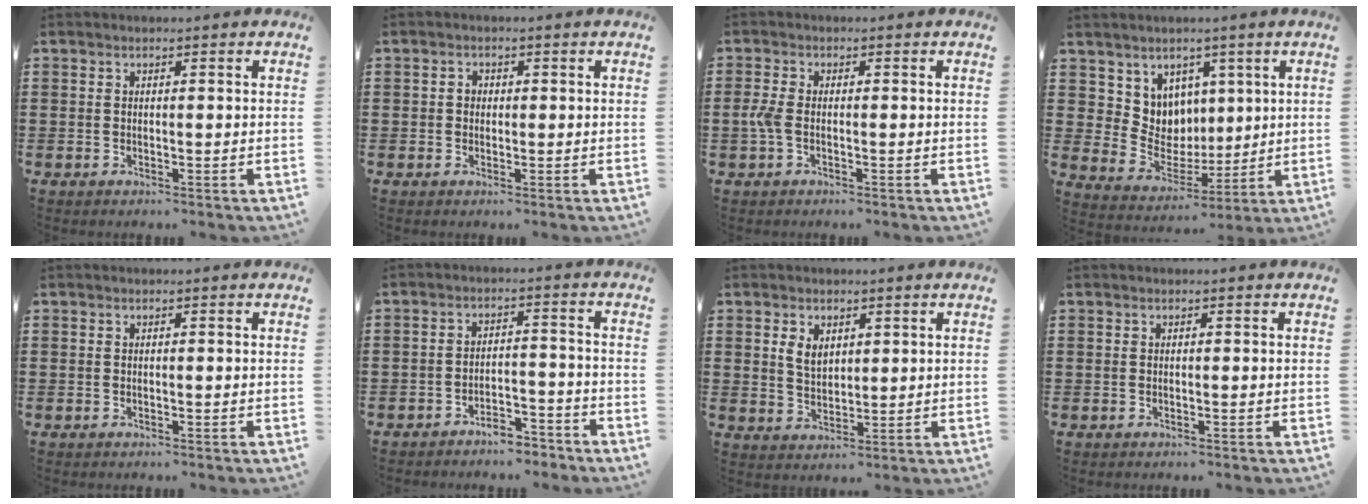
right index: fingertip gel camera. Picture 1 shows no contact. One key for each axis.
{"total": 1.2, "fx": 0.0, "fy": 1.0, "fz": 0.5, "tx": -0.013, "ty": 0.005, "tz": -0.001}
{"total": 2.5, "fx": -0.7, "fy": 1.0, "fz": 2.1, "tx": -0.061, "ty": -0.006, "tz": -0.019}
{"total": 7.3, "fx": 3.9, "fy": 6.2, "fz": 0.4, "tx": -0.046, "ty": -0.028, "tz": 0.078}
{"total": 0.0}
{"total": 4.1, "fx": -4.0, "fy": 0.7, "fz": 0.6, "tx": -0.014, "ty": 0.009, "tz": -0.082}
{"total": 3.3, "fx": 1.5, "fy": 2.2, "fz": 1.9, "tx": -0.045, "ty": 0.008, "tz": 0.028}
{"total": 0.0}